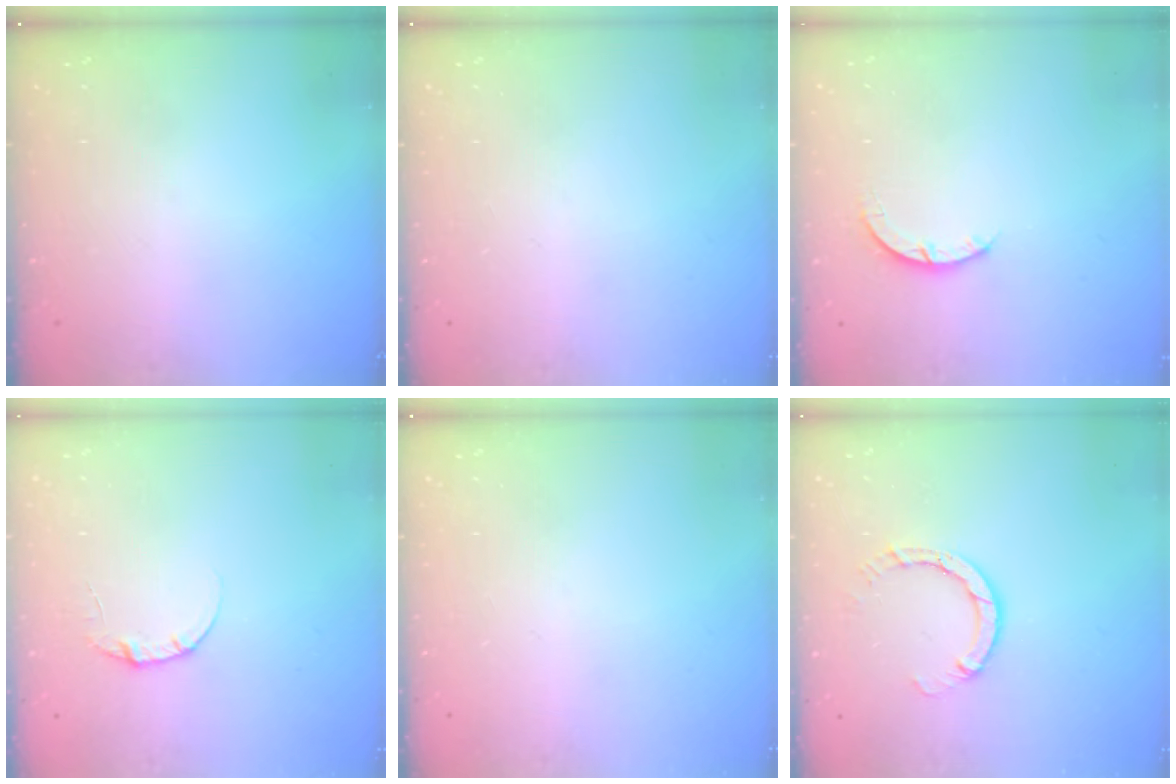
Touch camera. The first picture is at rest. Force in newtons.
{"total": 0.0}
{"total": 2.9, "press": 2.9, "slide": 0.4}
{"total": 4.0, "press": 4.0, "slide": 0.4}
{"total": 0.0}
{"total": 4.5, "press": 4.5, "slide": 0.3}